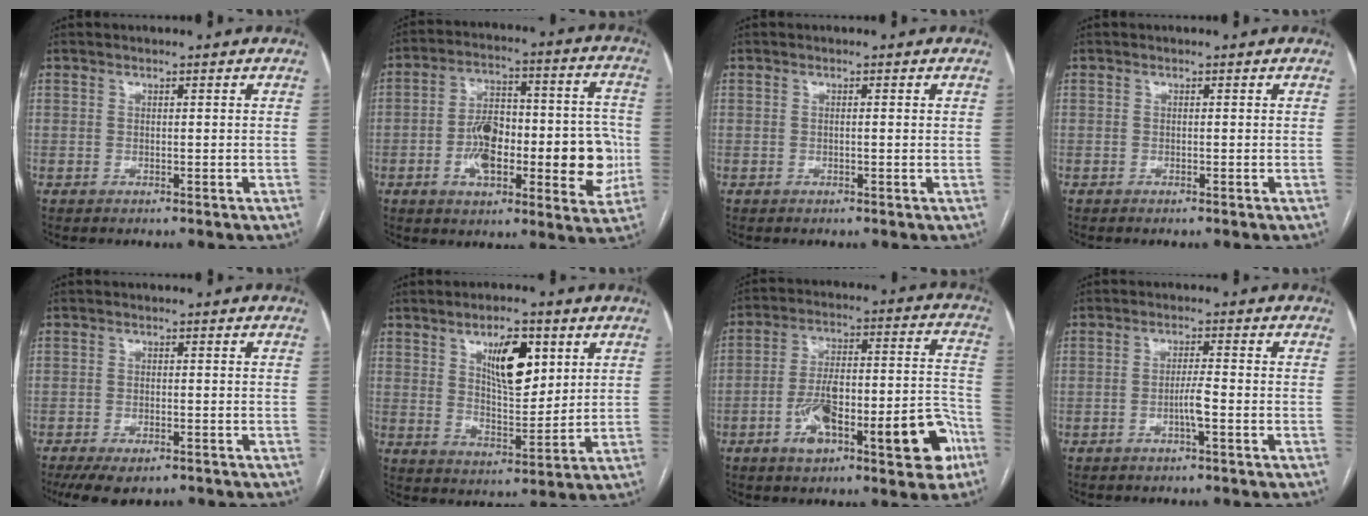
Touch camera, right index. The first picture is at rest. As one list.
[{"total": 18.0, "force": [-3.7, 6.9, 16.2], "torque": [-0.233, 0.031, -0.049]}, {"total": 0.7, "force": [0.1, 0.0, 0.7], "torque": [-0.013, 0.001, 0.001]}, {"total": 0.0}, {"total": 7.4, "force": [-5.6, 2.7, 4.0], "torque": [-0.061, -0.008, -0.085]}, {"total": 9.5, "force": [4.1, 3.5, 7.8], "torque": [-0.133, 0.003, 0.076]}, {"total": 17.8, "force": [-7.6, 4.9, 15.4], "torque": [-0.200, 0.041, -0.103]}, {"total": 3.0, "force": [-1.2, -0.1, 2.8], "torque": [-0.051, -0.001, -0.023]}]